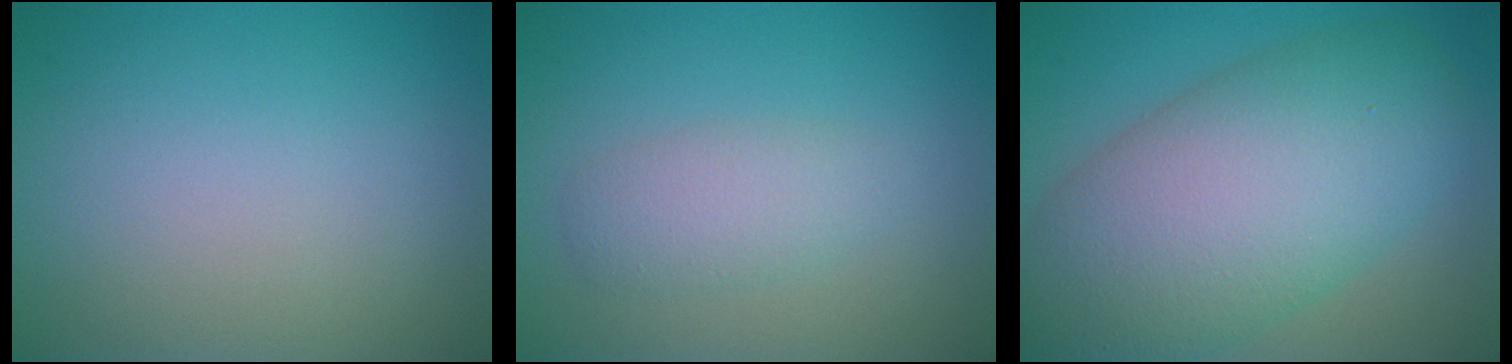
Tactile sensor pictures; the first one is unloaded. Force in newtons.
{"total": 2.5, "press": 2.5, "slide": 0.0}
{"total": 11.8, "press": 11.8, "slide": 0.7}